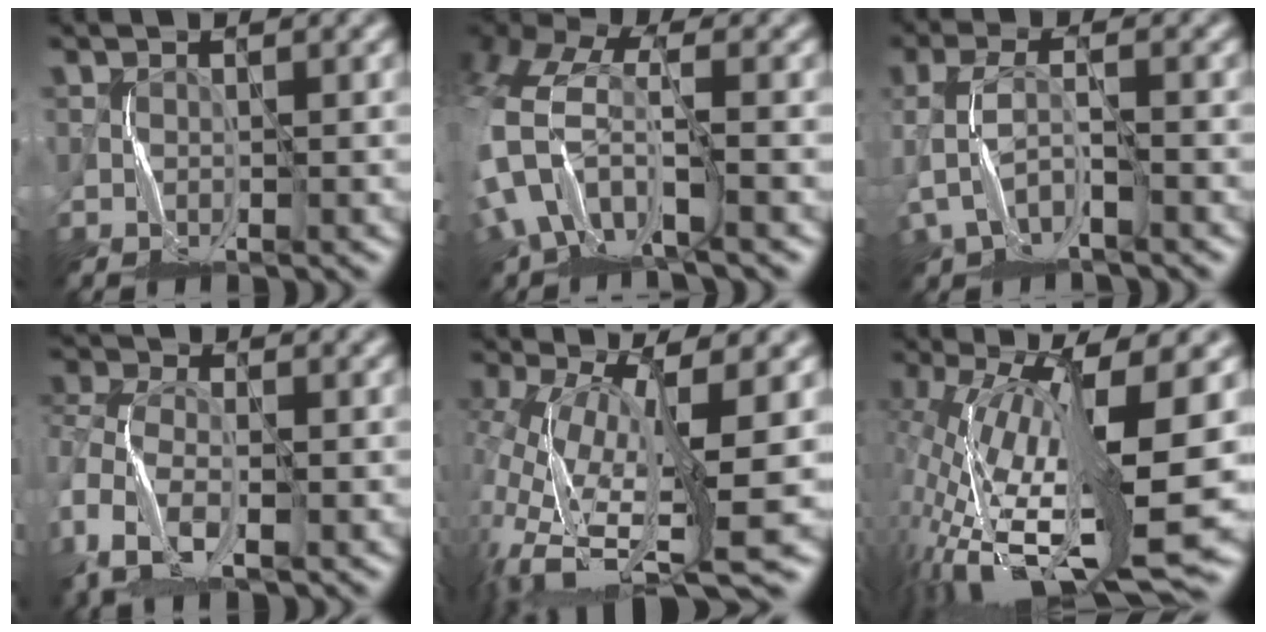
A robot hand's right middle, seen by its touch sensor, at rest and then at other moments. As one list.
[{"total": 9.6, "force": [-3.5, 5.9, 6.8], "torque": [-0.175, -0.007, -0.067]}, {"total": 2.6, "force": [-1.7, 1.0, 1.8], "torque": [-0.050, 0.004, -0.034]}, {"total": 7.1, "force": [-3.0, 4.5, 4.5], "torque": [-0.106, -0.003, -0.057]}, {"total": 12.5, "force": [-3.6, 4.4, 11.1], "torque": [-0.235, -0.021, -0.055]}, {"total": 14.4, "force": [-2.5, 4.2, 13.6], "torque": [-0.275, -0.004, -0.030]}]